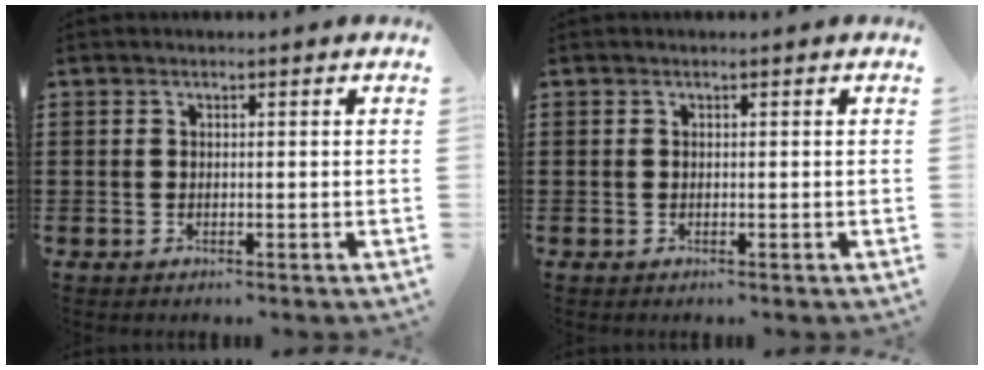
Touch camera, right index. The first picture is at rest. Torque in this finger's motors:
{"motor_torque": [0.00, 0.00, 0.00, -0.01]}